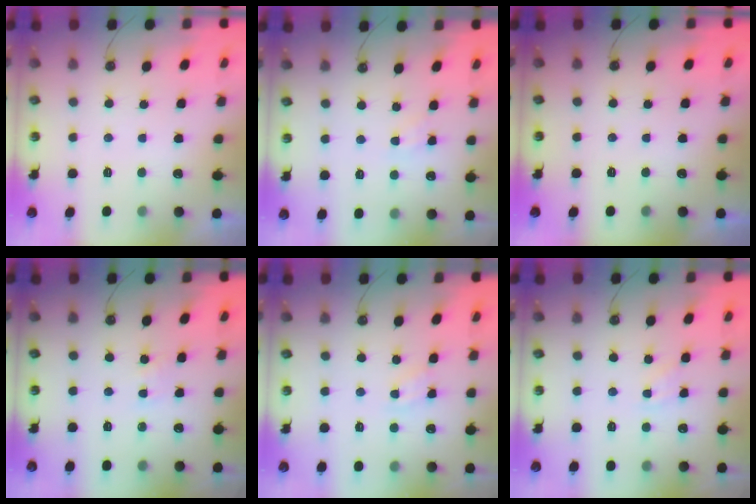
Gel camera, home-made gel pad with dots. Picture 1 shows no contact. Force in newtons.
{"total": 1.1, "press": 1.0, "slide": 0.2}
{"total": 0.0}
{"total": 2.8, "press": 2.8, "slide": 0.3}
{"total": 2.2, "press": 2.2, "slide": 0.3}
{"total": 2.4, "press": 2.4, "slide": 0.4}